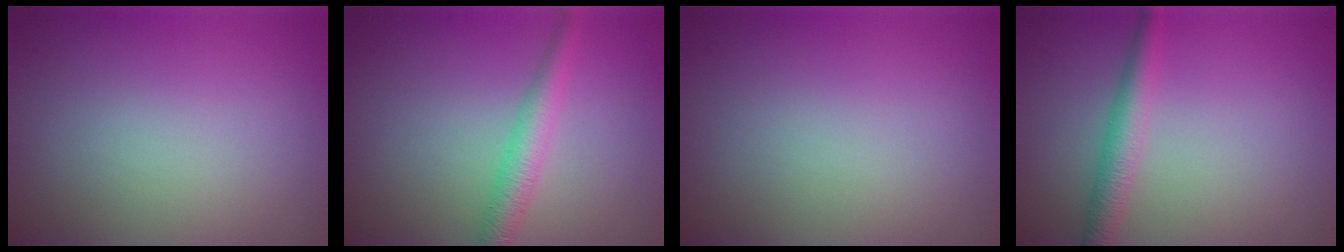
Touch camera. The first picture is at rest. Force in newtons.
{"total": 3.0, "press": 3.0, "slide": 0.1}
{"total": 0.0}
{"total": 2.8, "press": 2.8, "slide": 0.1}